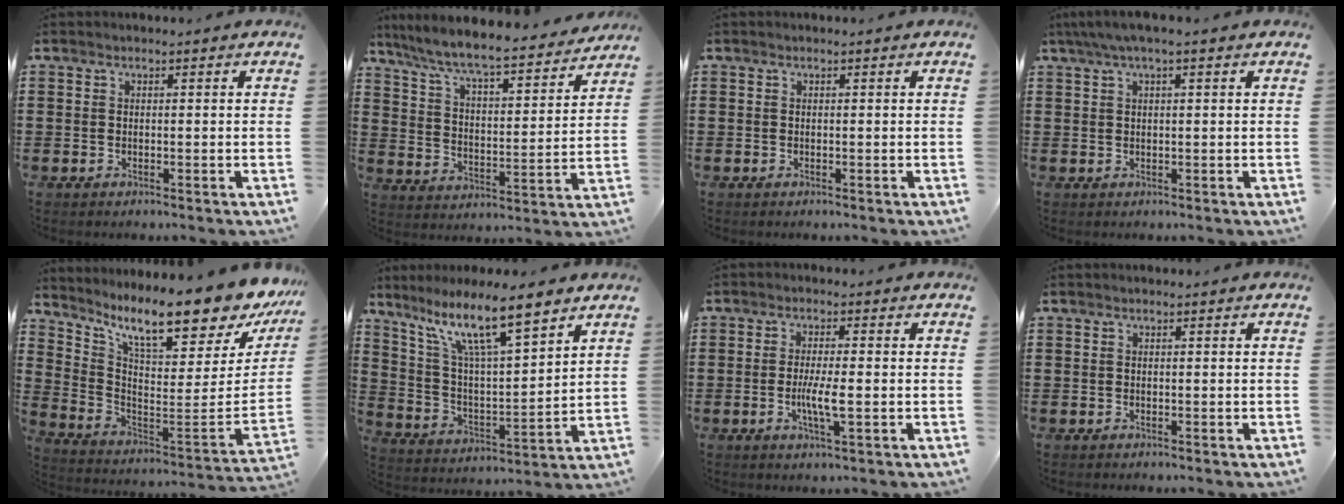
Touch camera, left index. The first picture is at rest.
{"total": 7.3, "force": [6.7, 0.2, 2.9], "torque": [-0.084, -0.047, 0.109]}
{"total": 0.0}
{"total": 2.2, "force": [0.8, 0.1, 2.1], "torque": [-0.039, 0.002, 0.013]}
{"total": 12.7, "force": [10.1, 1.0, 7.7], "torque": [-0.155, -0.091, 0.162]}
{"total": 12.3, "force": [8.6, 2.3, 8.4], "torque": [-0.170, -0.037, 0.146]}
{"total": 4.6, "force": [-0.7, 0.6, 4.5], "torque": [-0.086, -0.005, -0.015]}
{"total": 0.0}